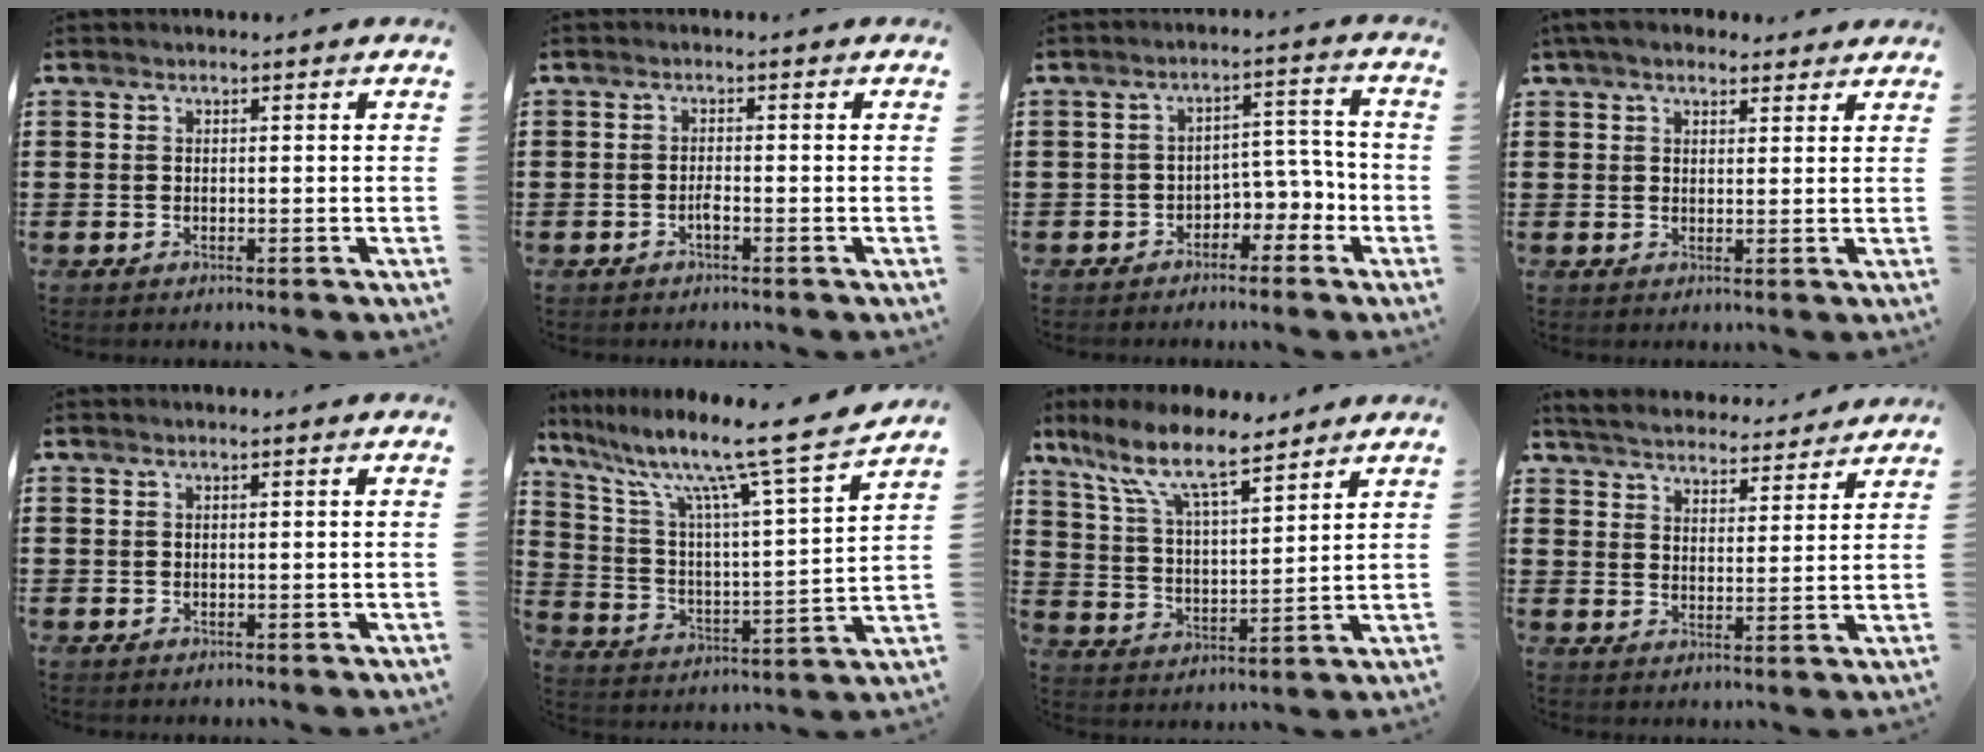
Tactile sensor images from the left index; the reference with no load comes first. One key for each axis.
{"total": 1.4, "fx": -0.7, "fy": 0.2, "fz": 1.2, "tx": -0.024, "ty": -0.001, "tz": -0.012}
{"total": 4.4, "fx": -3.2, "fy": 2.4, "fz": 2.0, "tx": -0.040, "ty": 0.012, "tz": -0.066}
{"total": 4.2, "fx": 3.4, "fy": 1.8, "fz": 1.8, "tx": -0.045, "ty": 0.003, "tz": 0.063}
{"total": 0.0}
{"total": 12.4, "fx": 10.1, "fy": -0.4, "fz": 7.2, "tx": -0.158, "ty": -0.078, "tz": 0.156}
{"total": 10.0, "fx": 7.8, "fy": 2.2, "fz": 5.9, "tx": -0.139, "ty": -0.027, "tz": 0.139}
{"total": 4.6, "fx": 4.6, "fy": 0.2, "fz": 0.2, "tx": -0.028, "ty": -0.028, "tz": 0.078}